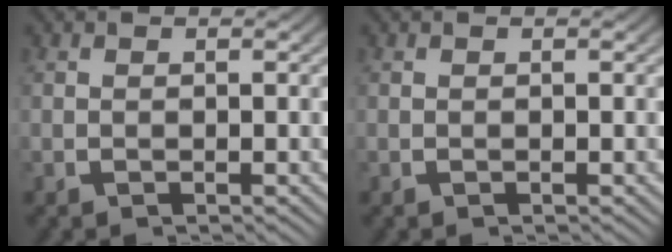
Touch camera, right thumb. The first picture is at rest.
{"total": 0.0}